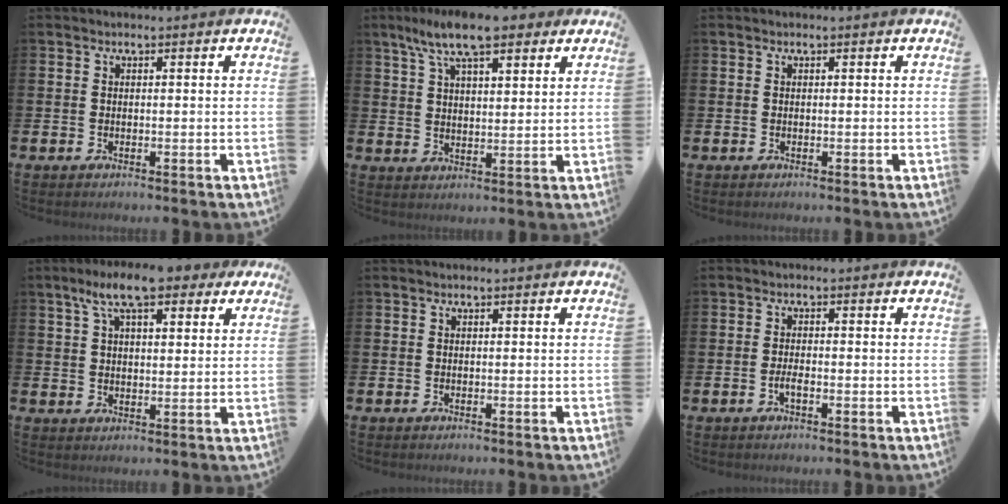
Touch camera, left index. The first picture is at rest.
{"total": 9.5, "force": [7.6, 2.6, 5.1], "torque": [-0.108, -0.016, 0.138]}
{"total": 0.0}
{"total": 8.9, "force": [6.6, 3.1, 5.1], "torque": [-0.098, -0.011, 0.117]}
{"total": 0.0}
{"total": 1.4, "force": [-0.7, 0.4, 1.2], "torque": [-0.031, 0.002, -0.011]}